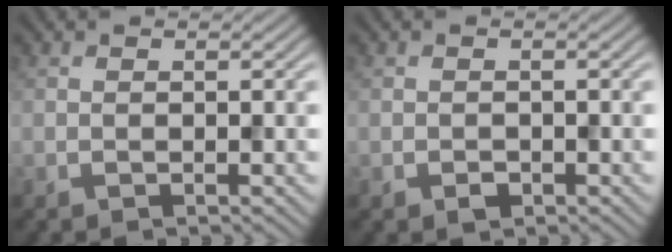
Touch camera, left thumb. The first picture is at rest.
{"total": 1.0, "force": [-0.5, 0.7, 0.4], "torque": [-0.005, -0.004, -0.011]}